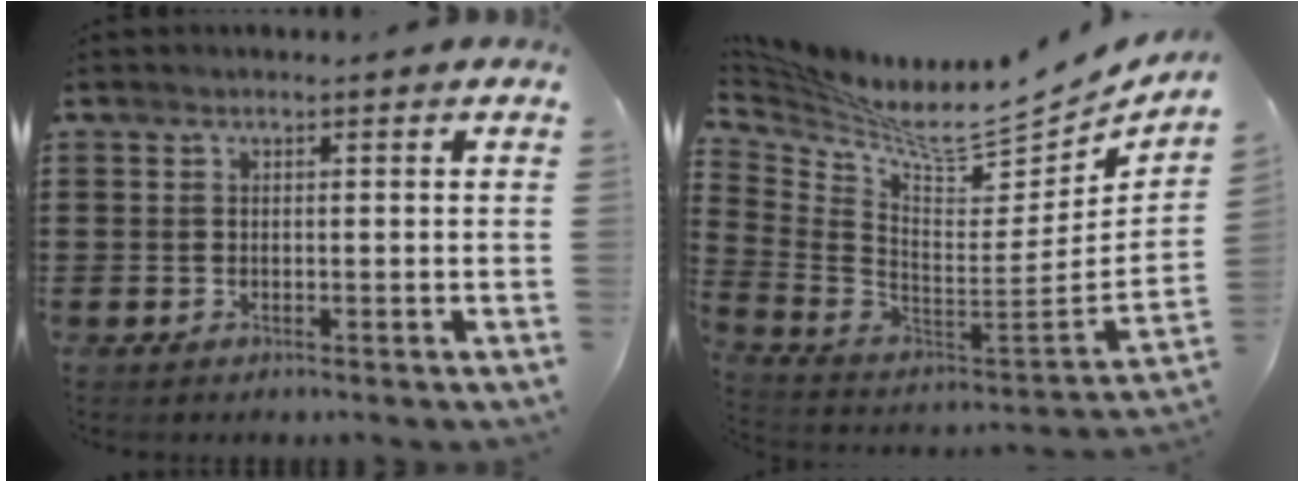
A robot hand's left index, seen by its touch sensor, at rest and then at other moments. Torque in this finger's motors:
{"motor_torque": [0.65, -1.49, -0.06, 0.03]}